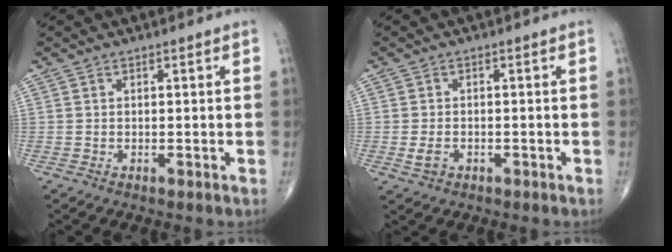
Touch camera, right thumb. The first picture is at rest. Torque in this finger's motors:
{"motor_torque": [-0.24, -0.19, 0.06, 0.33, 0.02]}